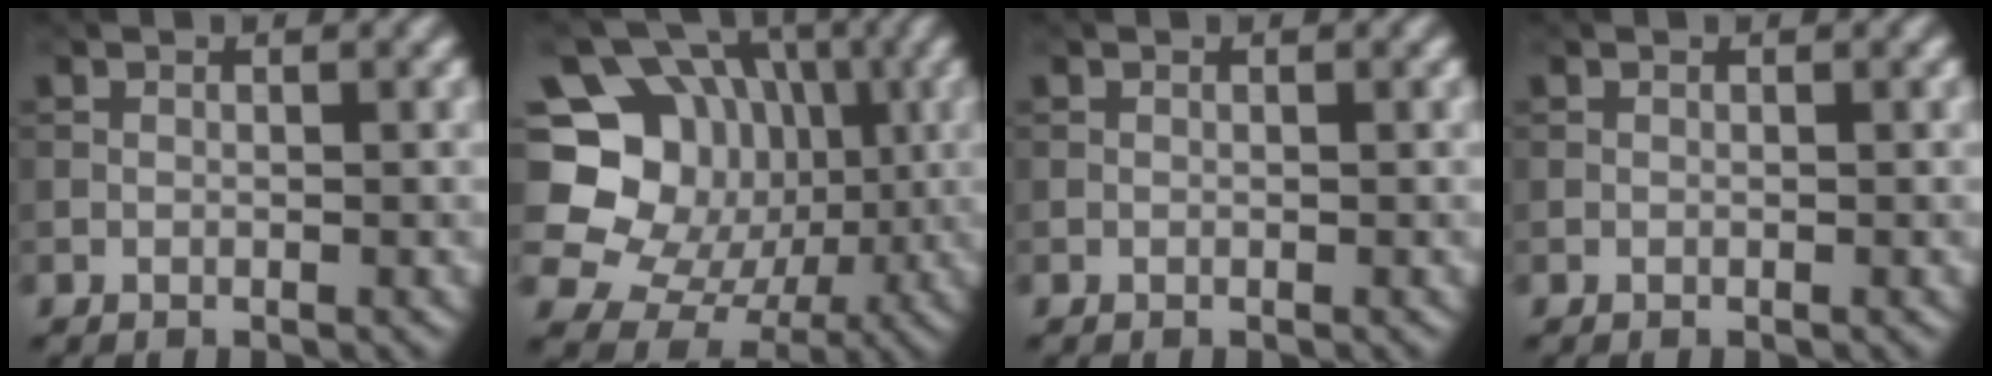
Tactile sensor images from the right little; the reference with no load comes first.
{"total": 16.2, "force": [1.0, 14.6, 6.9], "torque": [-0.155, 0.037, 0.012]}
{"total": 0.0}
{"total": 0.0}